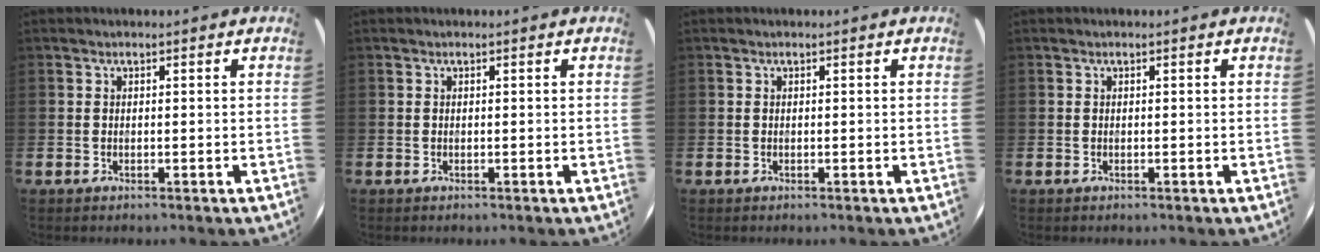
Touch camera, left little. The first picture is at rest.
{"total": 0.0}
{"total": 0.0}
{"total": 0.0}